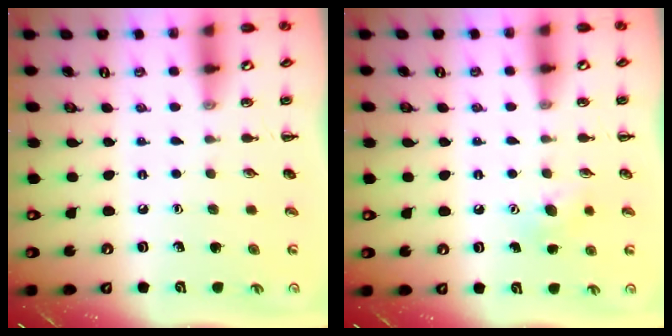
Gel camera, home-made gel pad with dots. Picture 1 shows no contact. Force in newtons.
{"total": 5.1, "press": 4.9, "slide": 1.4}